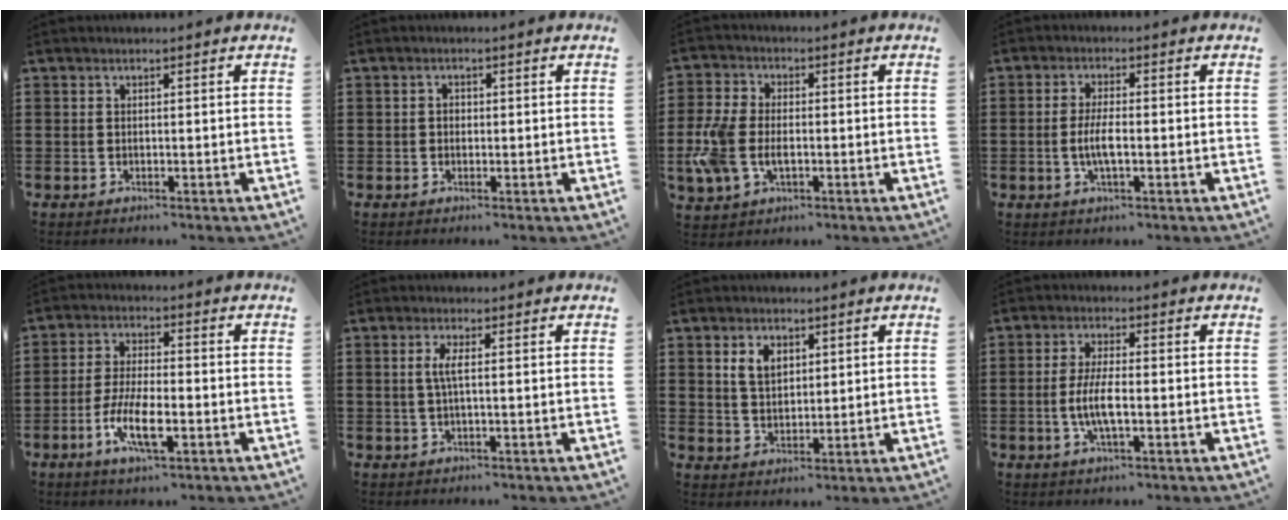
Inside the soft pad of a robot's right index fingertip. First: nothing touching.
{"total": 0.9, "force": [-0.2, 0.7, 0.5], "torque": [-0.011, 0.002, -0.003]}
{"total": 6.7, "force": [-1.7, 4.2, 5.0], "torque": [-0.129, -0.001, -0.038]}
{"total": 4.0, "force": [-0.8, 1.0, 3.8], "torque": [-0.086, -0.005, -0.023]}
{"total": 8.1, "force": [-3.1, 2.5, 7.0], "torque": [-0.160, -0.016, -0.062]}
{"total": 2.6, "force": [0.0, 0.2, 2.6], "torque": [-0.056, -0.005, -0.004]}
{"total": 4.0, "force": [1.7, 2.6, 2.5], "torque": [-0.059, 0.012, 0.029]}
{"total": 5.2, "force": [-1.2, 1.4, 4.9], "torque": [-0.111, -0.005, -0.031]}